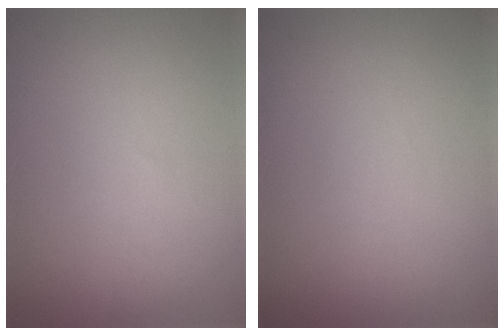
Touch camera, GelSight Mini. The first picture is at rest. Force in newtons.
{"total": 0.0}